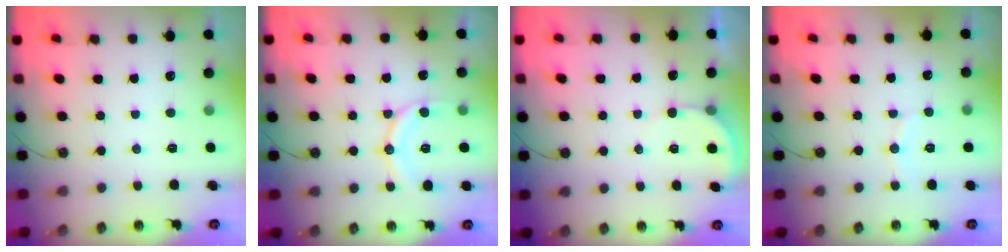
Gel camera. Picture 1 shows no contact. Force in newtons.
{"total": 12.2, "press": 12.2, "slide": 1.2}
{"total": 2.7, "press": 2.7, "slide": 0.1}
{"total": 5.4, "press": 5.3, "slide": 1.1}